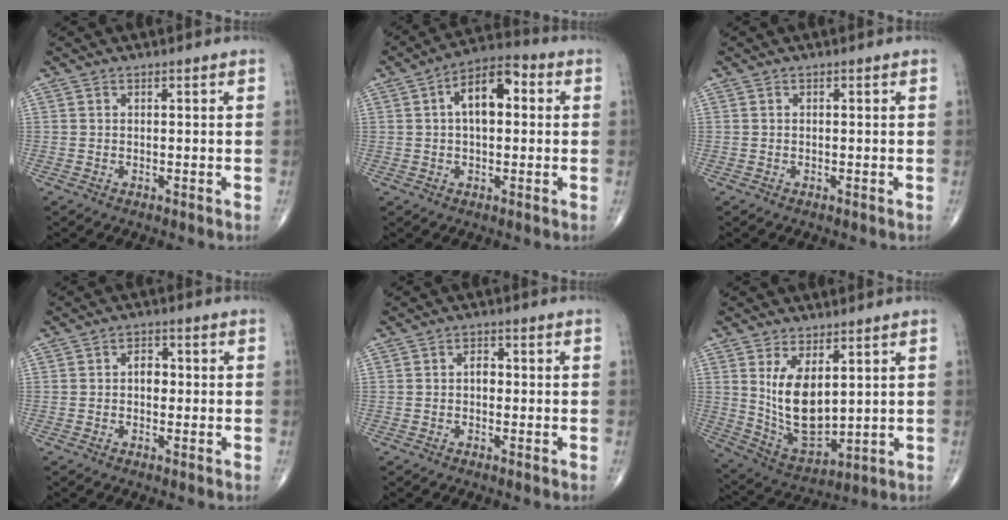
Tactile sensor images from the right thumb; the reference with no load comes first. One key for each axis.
{"total": 10.0, "fx": 1.6, "fy": 5.3, "fz": 8.4, "tx": -0.122, "ty": 0.026, "tz": 0.014}
{"total": 0.0}
{"total": 2.9, "fx": -0.2, "fy": 2.1, "fz": 2.0, "tx": -0.017, "ty": 0.010, "tz": -0.008}
{"total": 2.0, "fx": -0.2, "fy": 1.4, "fz": 1.4, "tx": -0.011, "ty": 0.007, "tz": -0.010}
{"total": 11.8, "fx": 3.0, "fy": 6.0, "fz": 9.6, "tx": -0.158, "ty": -0.028, "tz": 0.078}